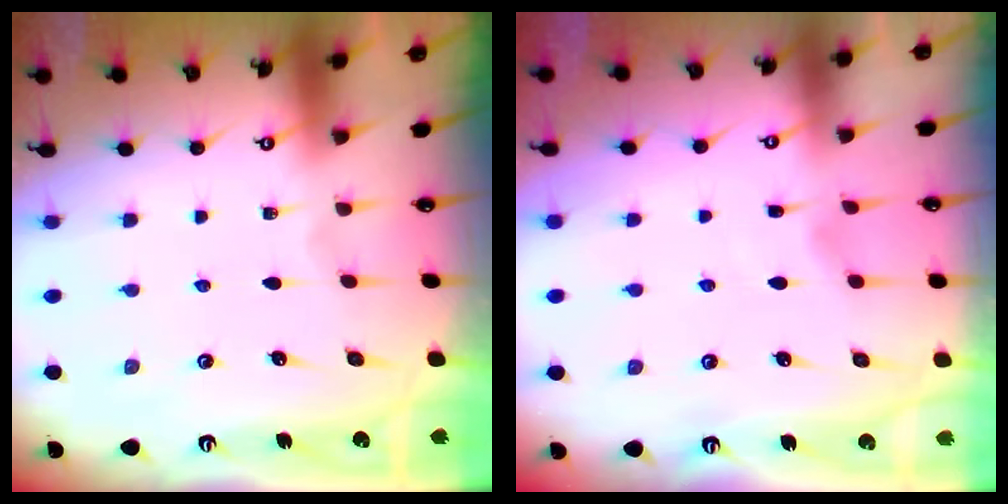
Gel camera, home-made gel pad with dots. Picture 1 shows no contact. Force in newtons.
{"total": 2.2, "press": 2.2, "slide": 0.5}